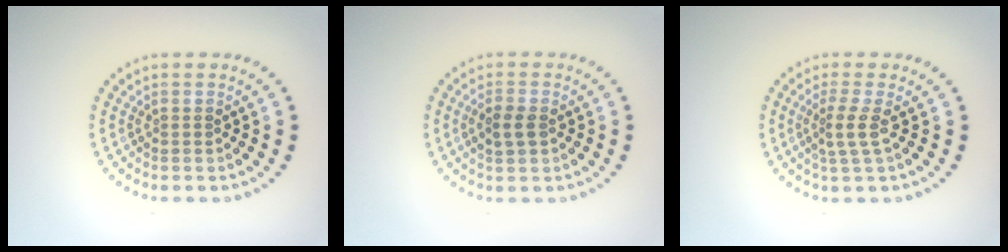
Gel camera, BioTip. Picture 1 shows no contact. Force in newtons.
{"total": 2.1, "press": 2.1, "slide": 0.2}
{"total": 2.1, "press": 1.5, "slide": 1.5}